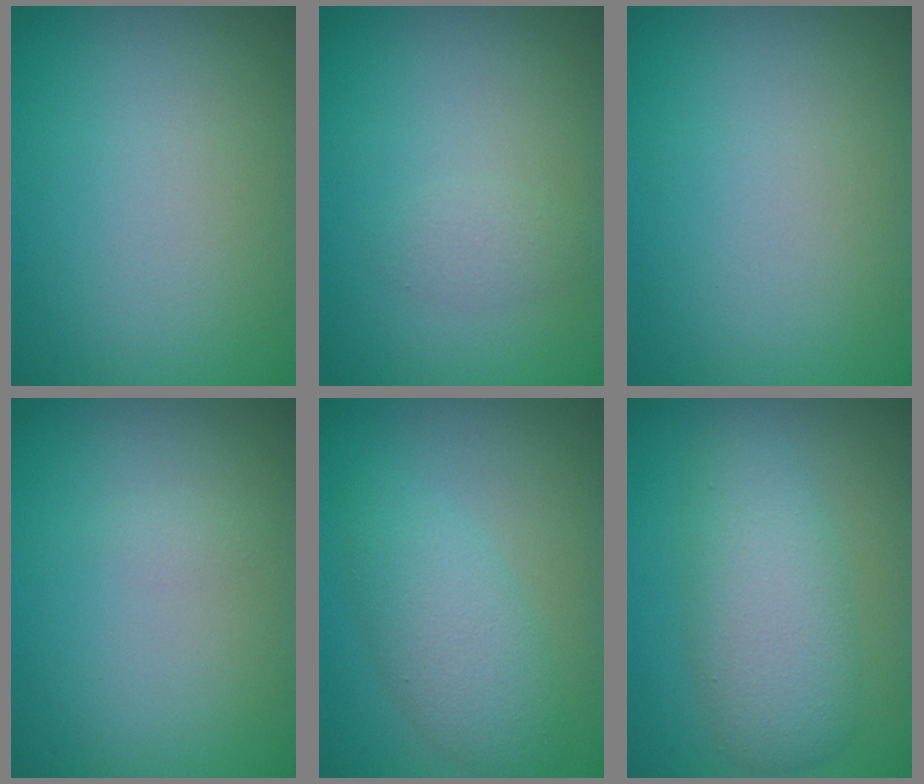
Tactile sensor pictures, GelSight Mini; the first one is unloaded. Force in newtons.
{"total": 1.1, "press": 1.1, "slide": 0.0}
{"total": 0.0}
{"total": 0.5, "press": 0.5, "slide": 0.1}
{"total": 4.0, "press": 4.0, "slide": 0.1}
{"total": 5.3, "press": 5.3, "slide": 0.0}